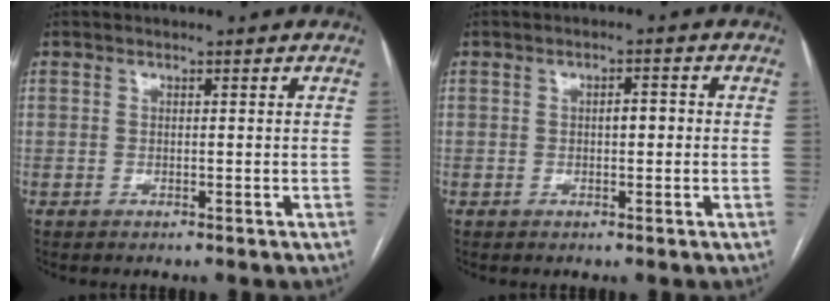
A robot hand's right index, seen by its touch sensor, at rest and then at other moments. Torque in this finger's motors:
{"motor_torque": [0.20, 0.10, 0.03, 0.03]}